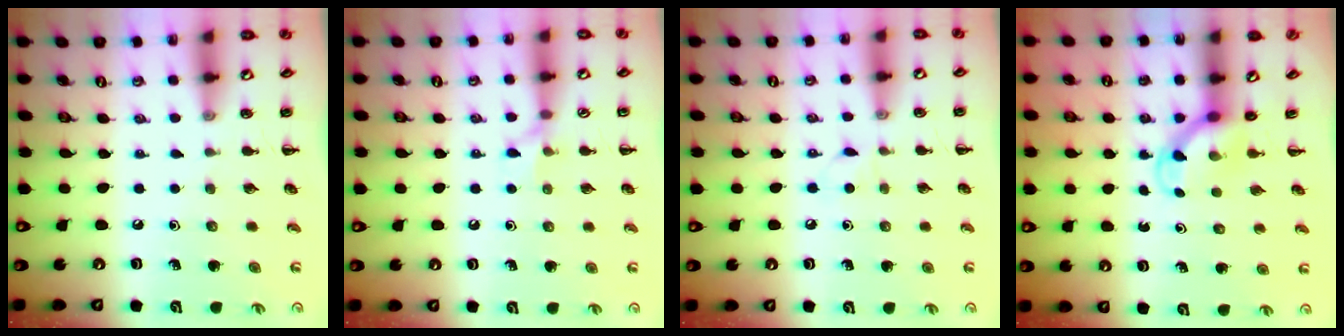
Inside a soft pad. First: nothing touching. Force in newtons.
{"total": 5.3, "press": 5.2, "slide": 1.2}
{"total": 4.6, "press": 4.4, "slide": 1.3}
{"total": 3.5, "press": 3.3, "slide": 1.4}